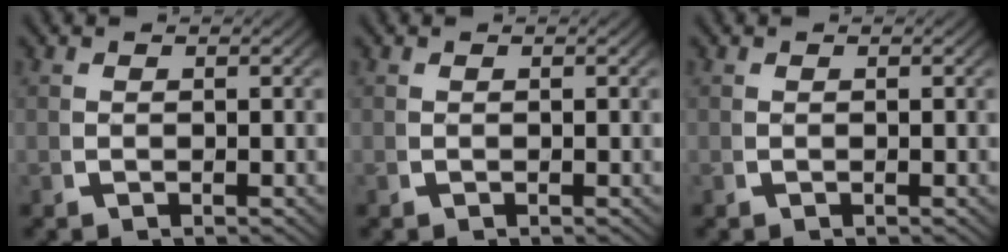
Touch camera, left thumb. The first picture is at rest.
{"total": 0.0}
{"total": 0.0}